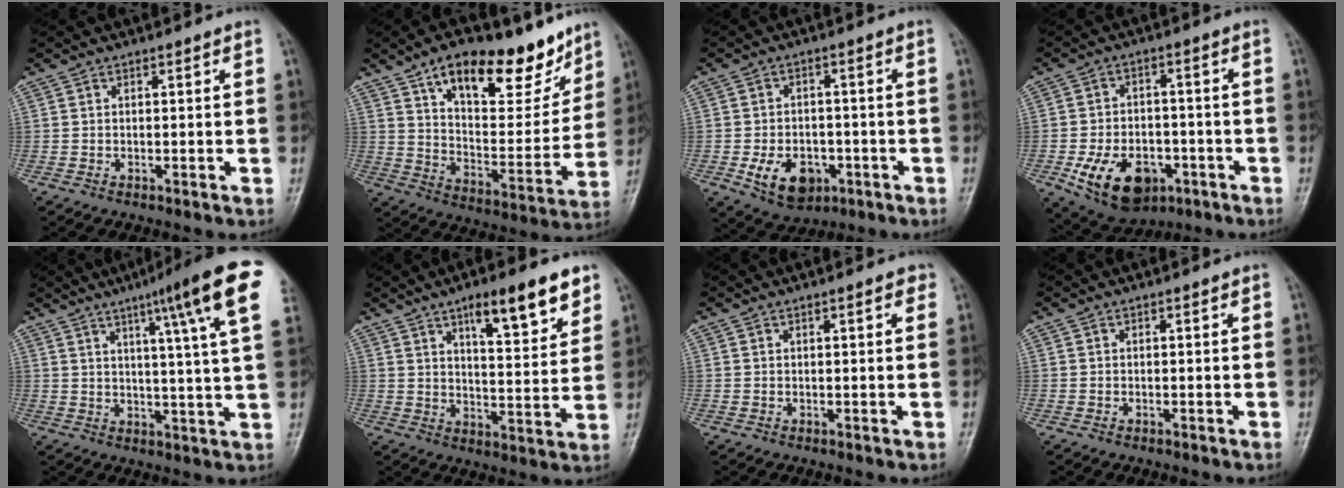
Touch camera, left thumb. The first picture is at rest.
{"total": 21.3, "force": [13.9, 9.4, 13.2], "torque": [-0.146, -0.059, 0.223]}
{"total": 9.1, "force": [-3.3, 6.4, 5.6], "torque": [-0.072, 0.013, -0.043]}
{"total": 13.2, "force": [-5.3, 8.7, 8.4], "torque": [-0.119, 0.017, -0.076]}
{"total": 16.3, "force": [7.9, 0.9, 14.2], "torque": [-0.194, -0.020, 0.095]}
{"total": 13.5, "force": [8.5, 2.2, 10.2], "torque": [-0.132, -0.040, 0.126]}
{"total": 1.8, "force": [0.9, 0.5, 1.5], "torque": [-0.016, 0.001, 0.009]}
{"total": 0.0}